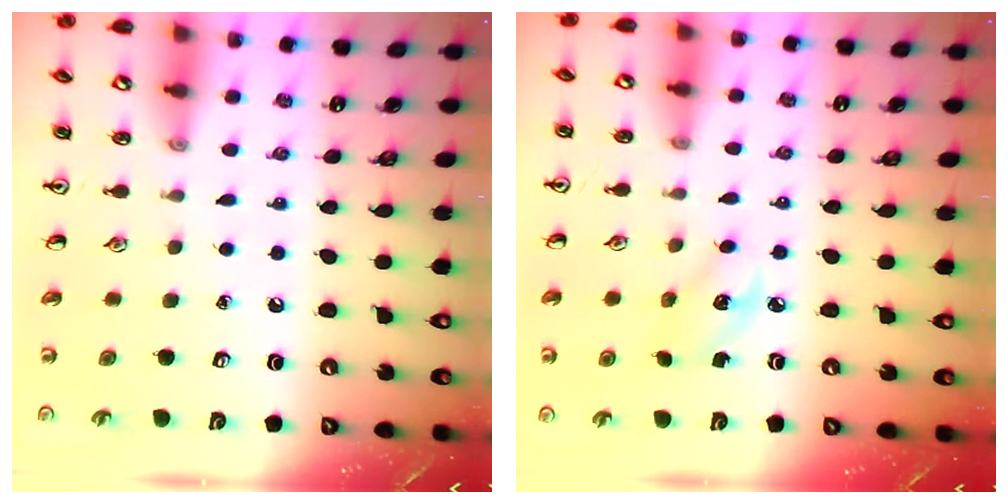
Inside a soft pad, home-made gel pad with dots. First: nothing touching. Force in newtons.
{"total": 2.9, "press": 2.8, "slide": 0.7}